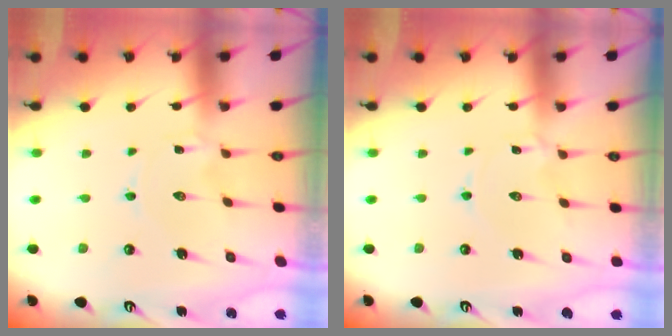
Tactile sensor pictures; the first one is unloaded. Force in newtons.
{"total": 1.3, "press": 1.3, "slide": 0.2}